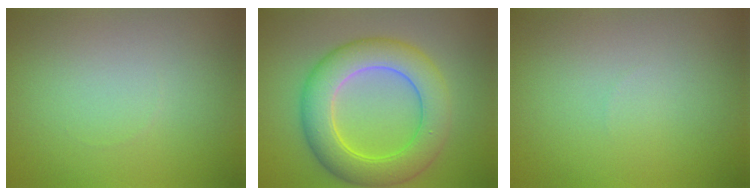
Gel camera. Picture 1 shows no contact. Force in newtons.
{"total": 7.4, "press": 7.4, "slide": 0.3}
{"total": 0.0}